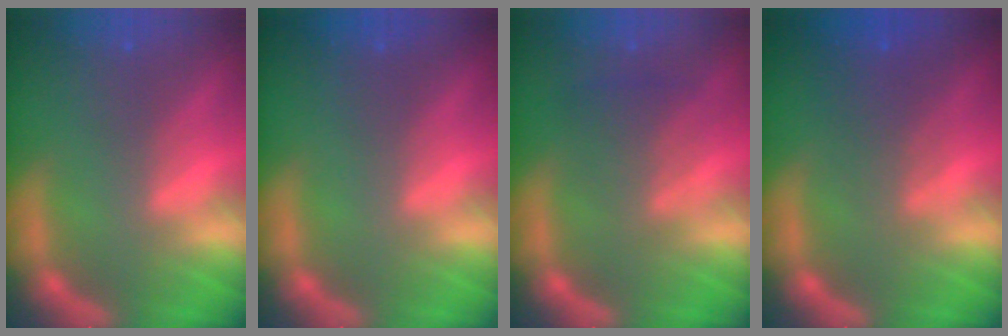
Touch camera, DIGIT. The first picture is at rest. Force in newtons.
{"total": 0.0}
{"total": 3.5}
{"total": 3.6}